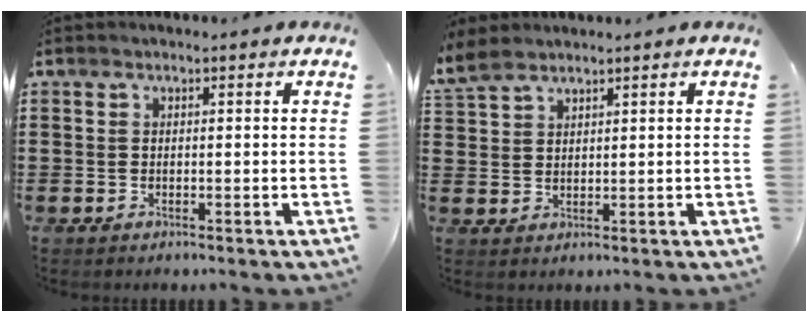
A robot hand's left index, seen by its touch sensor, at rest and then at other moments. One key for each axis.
{"total": 3.3, "fx": 2.7, "fy": 1.2, "fz": 1.4, "tx": -0.035, "ty": 0.003, "tz": 0.052}